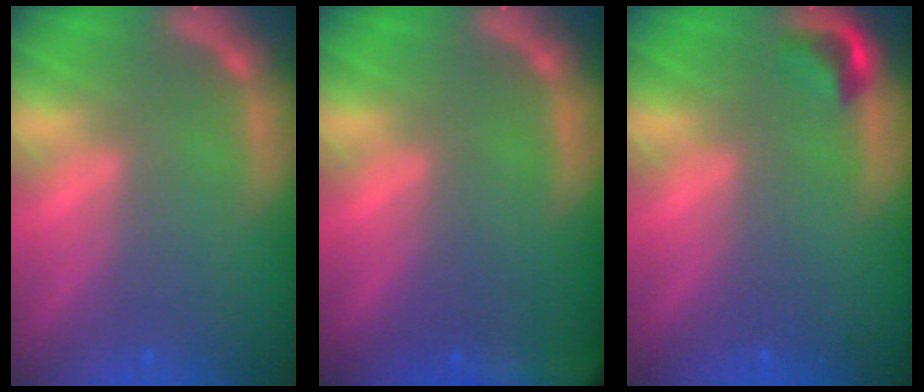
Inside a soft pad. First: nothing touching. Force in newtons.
{"total": 10.0}
{"total": 1.9}